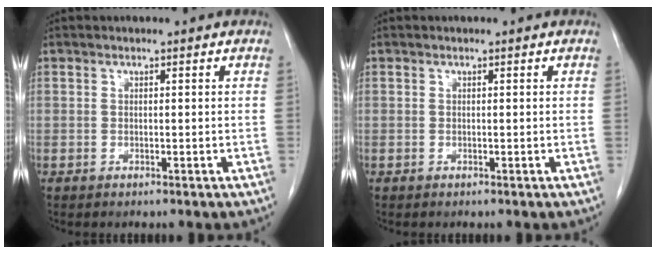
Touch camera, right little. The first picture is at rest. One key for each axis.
{"total": 0.0}